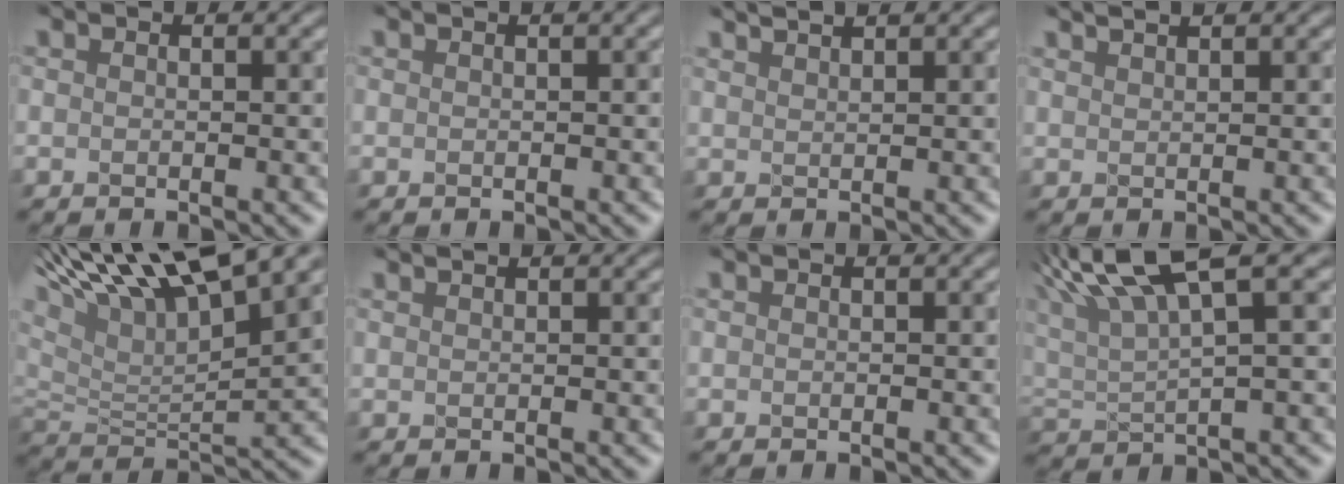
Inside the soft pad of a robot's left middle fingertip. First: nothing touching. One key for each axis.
{"total": 2.1, "fx": 0.9, "fy": 1.0, "fz": 1.6, "tx": -0.010, "ty": 0.025, "tz": 0.005}
{"total": 1.7, "fx": 1.5, "fy": 0.1, "fz": 0.6, "tx": 0.005, "ty": 0.018, "tz": 0.021}
{"total": 1.9, "fx": 1.6, "fy": 0.4, "fz": 1.0, "tx": 0.002, "ty": 0.022, "tz": 0.014}
{"total": 13.6, "fx": 8.1, "fy": 4.6, "fz": 10.0, "tx": -0.229, "ty": 0.043, "tz": 0.161}
{"total": 1.6, "fx": 1.2, "fy": 0.6, "fz": 0.9, "tx": -0.001, "ty": 0.019, "tz": 0.005}
{"total": 0.8, "fx": 0.3, "fy": 0.4, "fz": 0.6, "tx": -0.006, "ty": 0.009, "tz": -0.002}
{"total": 6.1, "fx": 3.3, "fy": 1.1, "fz": 5.0, "tx": -0.110, "ty": 0.027, "tz": 0.080}